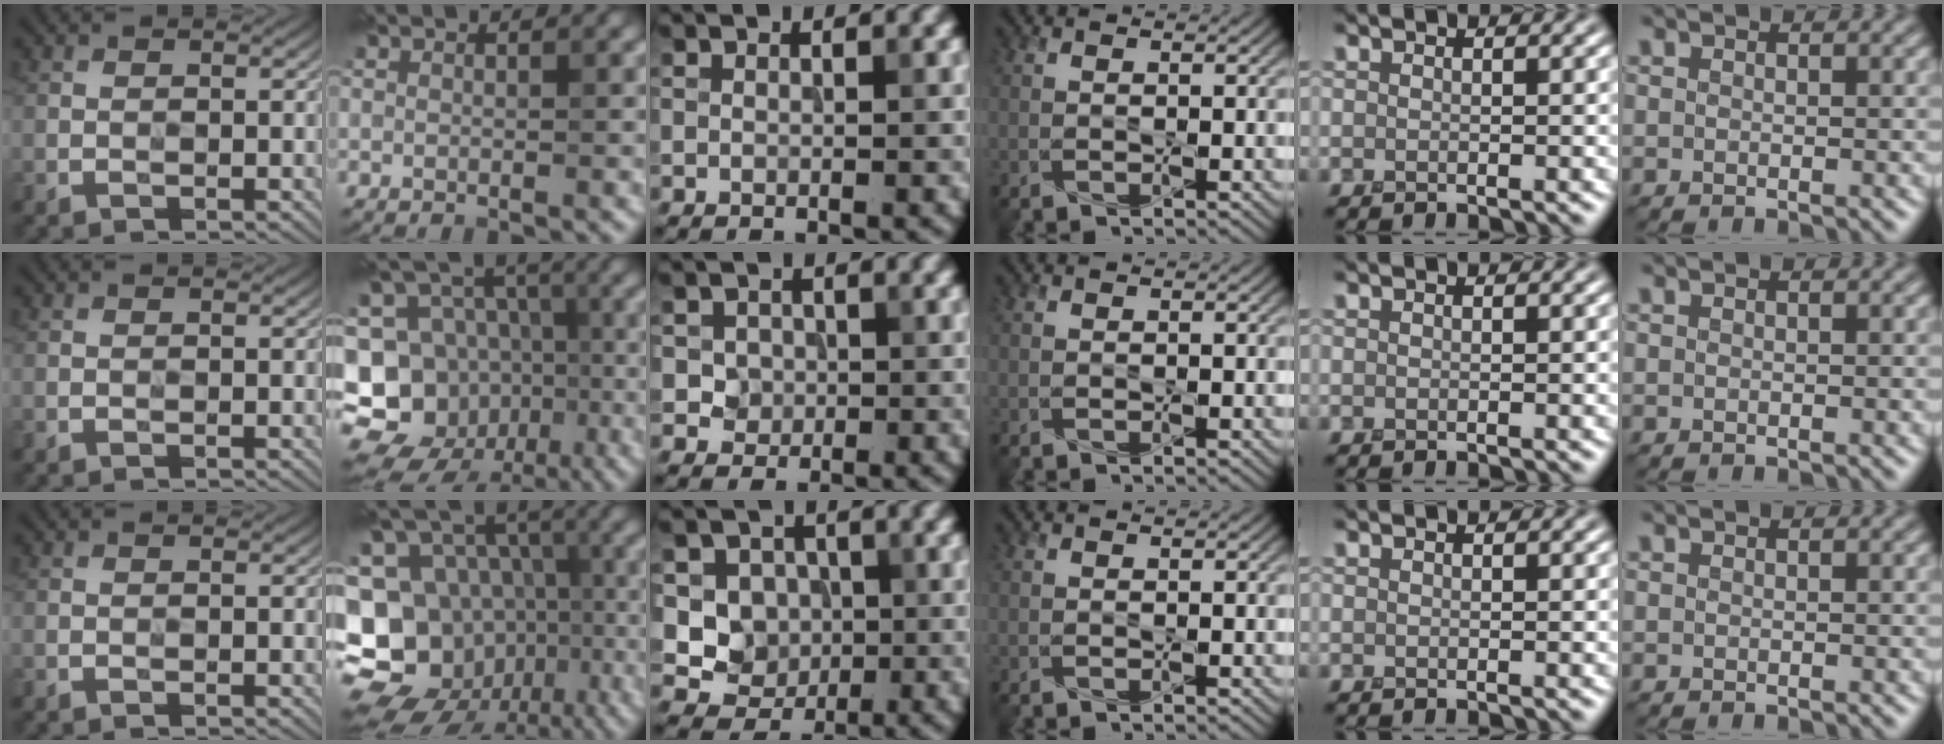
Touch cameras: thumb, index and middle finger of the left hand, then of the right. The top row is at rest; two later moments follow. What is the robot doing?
{"motion": "press", "object": "button"}